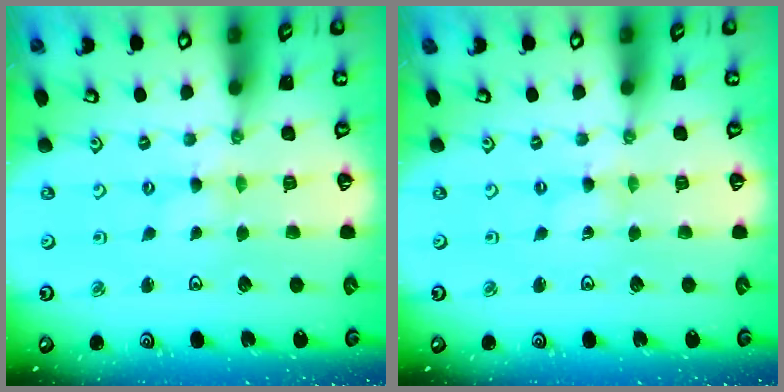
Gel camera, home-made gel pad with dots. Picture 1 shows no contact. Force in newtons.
{"total": 0.0}